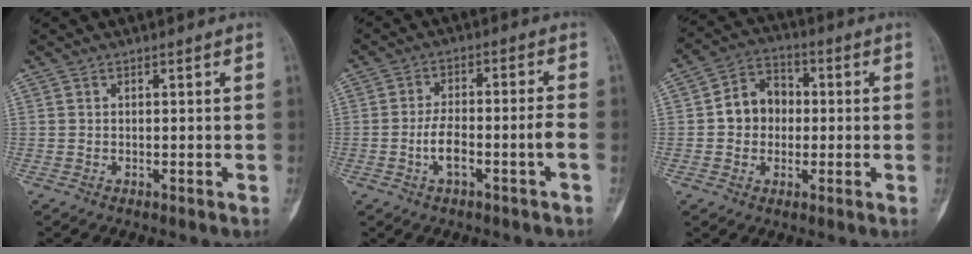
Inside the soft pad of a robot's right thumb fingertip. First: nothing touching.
{"total": 6.7, "force": [-2.5, 1.2, 6.1], "torque": [-0.126, 0.032, -0.040]}
{"total": 8.6, "force": [0.0, 7.2, 4.7], "torque": [-0.048, 0.023, -0.012]}